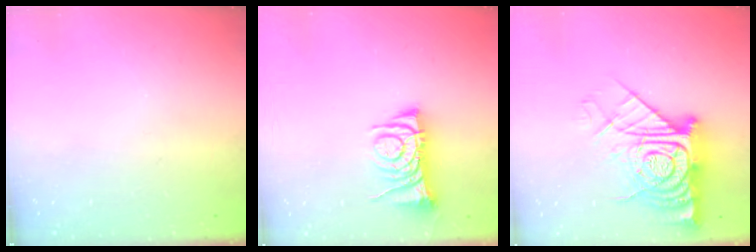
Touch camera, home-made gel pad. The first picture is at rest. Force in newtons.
{"total": 7.8, "press": 7.7, "slide": 1.0}
{"total": 20.5, "press": 20.4, "slide": 1.7}